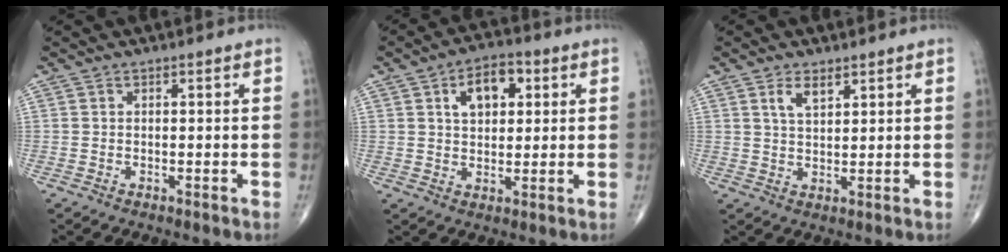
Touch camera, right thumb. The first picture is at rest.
{"total": 8.6, "force": [2.9, 5.2, 6.2], "torque": [-0.074, 0.002, 0.040]}
{"total": 3.8, "force": [2.3, 1.8, 2.6], "torque": [-0.041, -0.013, 0.044]}